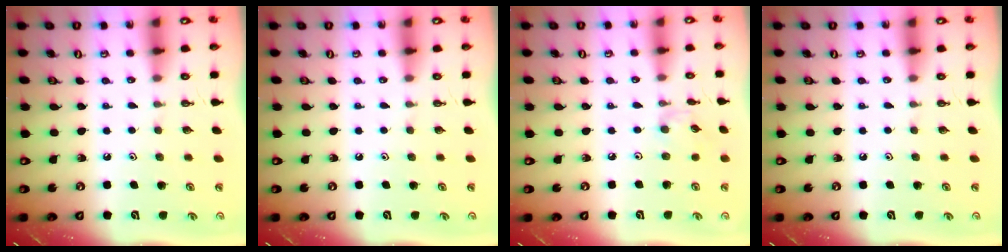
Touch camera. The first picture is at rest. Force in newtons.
{"total": 0.0}
{"total": 1.5, "press": 1.4, "slide": 0.4}
{"total": 0.0}